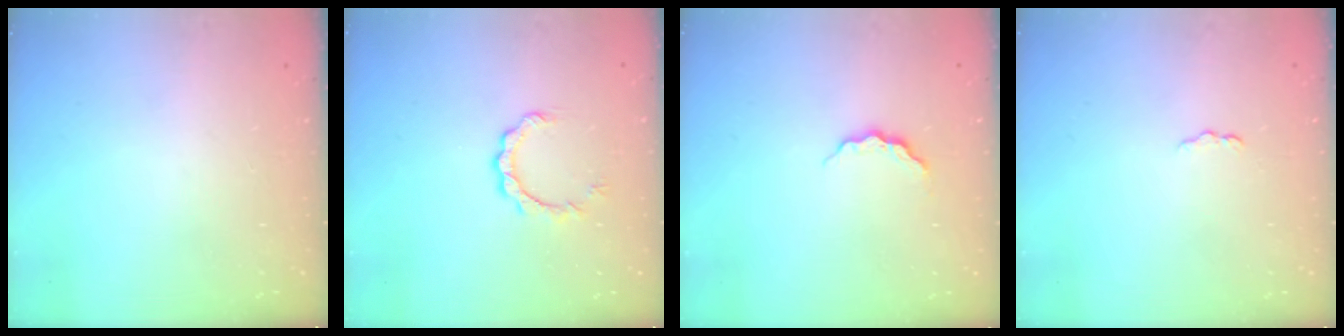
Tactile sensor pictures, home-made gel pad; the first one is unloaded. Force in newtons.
{"total": 4.0, "press": 3.9, "slide": 0.3}
{"total": 5.1, "press": 5.0, "slide": 0.4}
{"total": 3.1, "press": 3.1, "slide": 0.4}